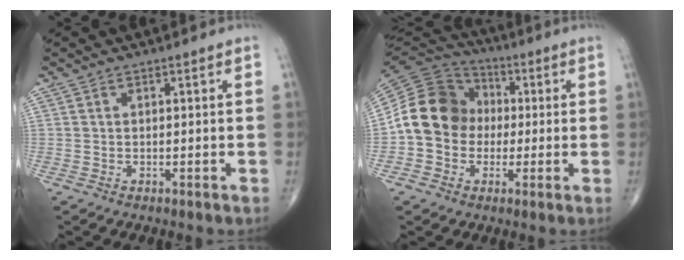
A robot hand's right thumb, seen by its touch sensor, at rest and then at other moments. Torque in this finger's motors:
{"motor_torque": [1.15, 1.62, 1.09, -0.41, 0.10]}